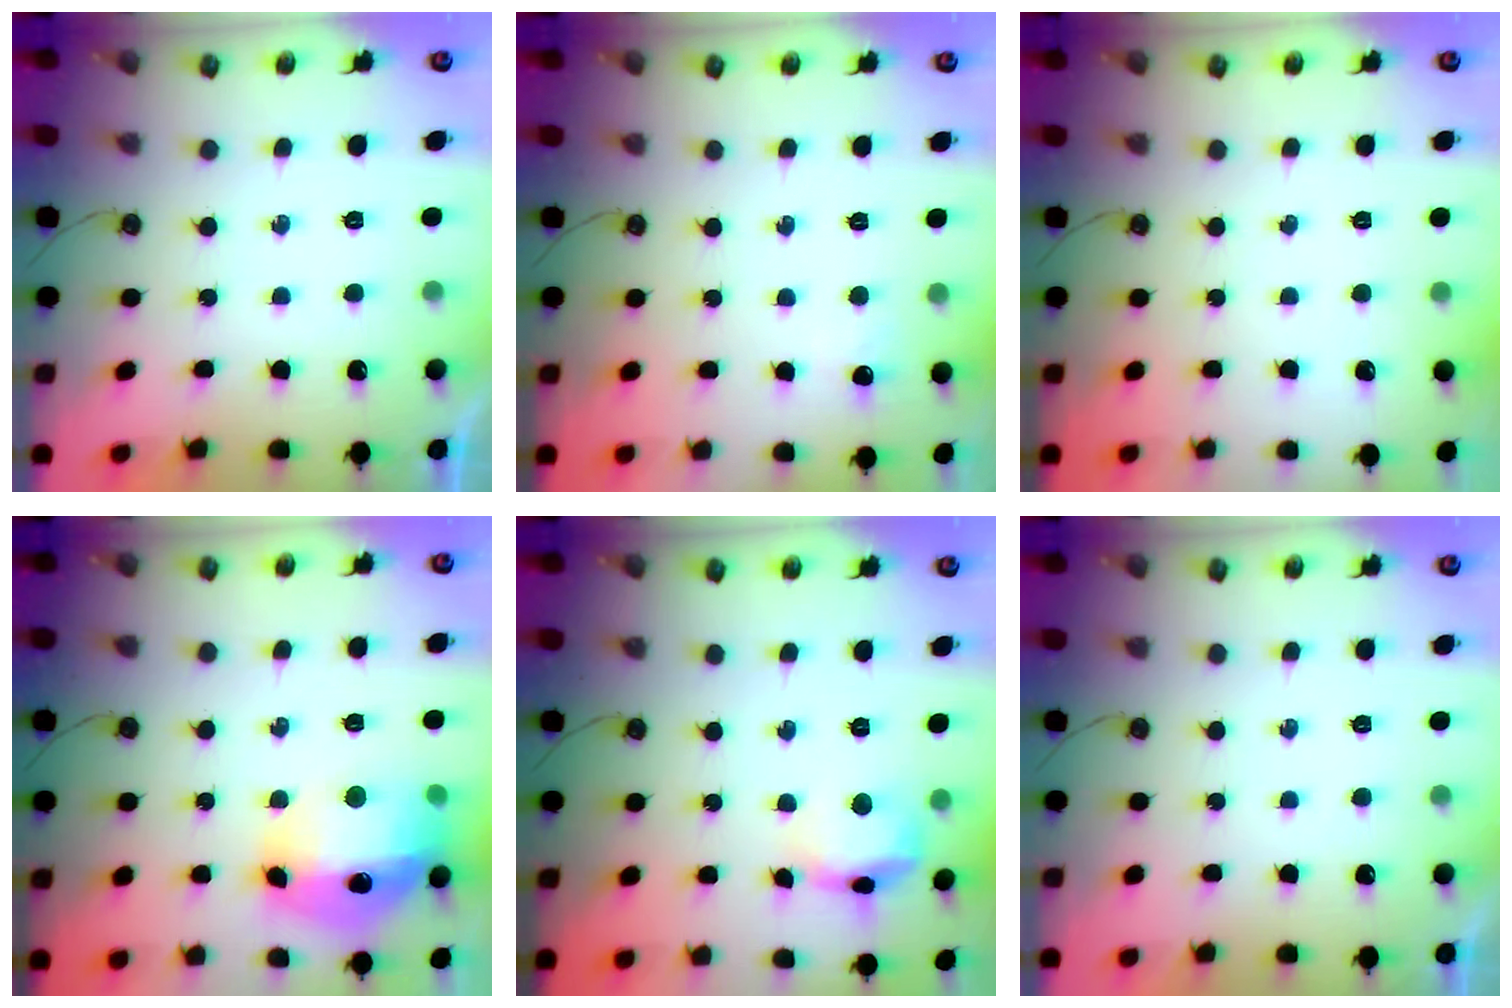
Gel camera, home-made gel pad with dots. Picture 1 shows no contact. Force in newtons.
{"total": 3.6, "press": 3.5, "slide": 0.8}
{"total": 0.0}
{"total": 17.7, "press": 17.7, "slide": 1.5}
{"total": 13.1, "press": 8.6, "slide": 9.9}
{"total": 0.0}